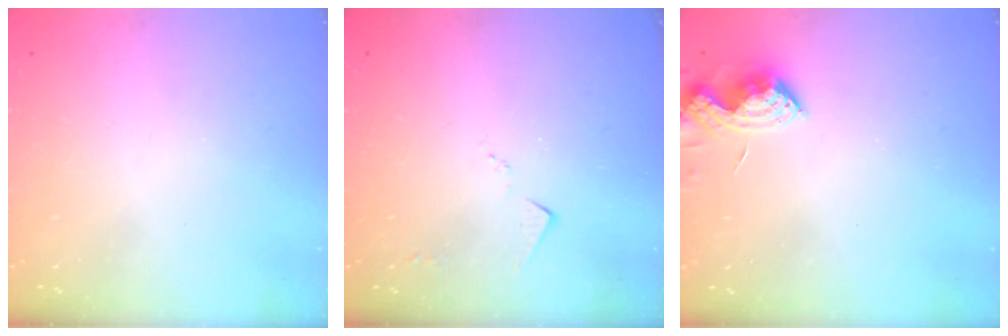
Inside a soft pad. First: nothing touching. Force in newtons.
{"total": 3.8, "press": 3.7, "slide": 0.4}
{"total": 7.9, "press": 7.9, "slide": 0.8}